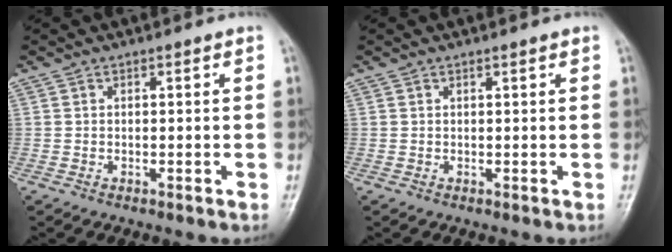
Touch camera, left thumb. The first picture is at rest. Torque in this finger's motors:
{"motor_torque": [-0.24, -0.12, -0.09, -0.01, -0.07]}